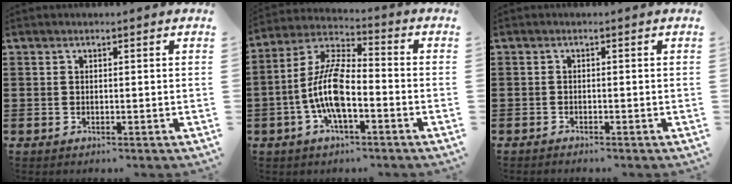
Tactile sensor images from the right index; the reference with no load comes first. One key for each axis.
{"total": 10.4, "fx": -2.8, "fy": 3.7, "fz": 9.3, "tx": -0.219, "ty": -0.008, "tz": -0.059}
{"total": 0.7, "fx": -0.7, "fy": 0.0, "fz": 0.0, "tx": -0.001, "ty": 0.000, "tz": -0.015}